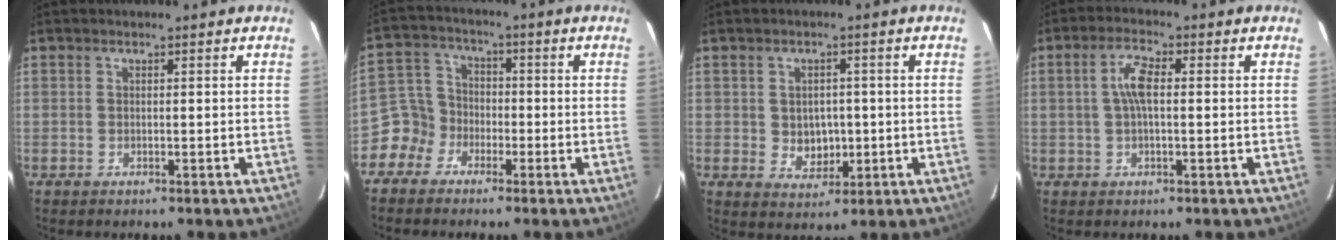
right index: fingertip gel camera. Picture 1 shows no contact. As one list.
[{"total": 6.2, "force": [-3.5, 5.1, 0.2], "torque": [-0.008, 0.029, -0.079]}, {"total": 4.8, "force": [-0.3, 4.2, 2.5], "torque": [-0.044, 0.005, 0.007]}, {"total": 4.7, "force": [0.3, 1.7, 4.4], "torque": [-0.089, 0.010, 0.006]}]